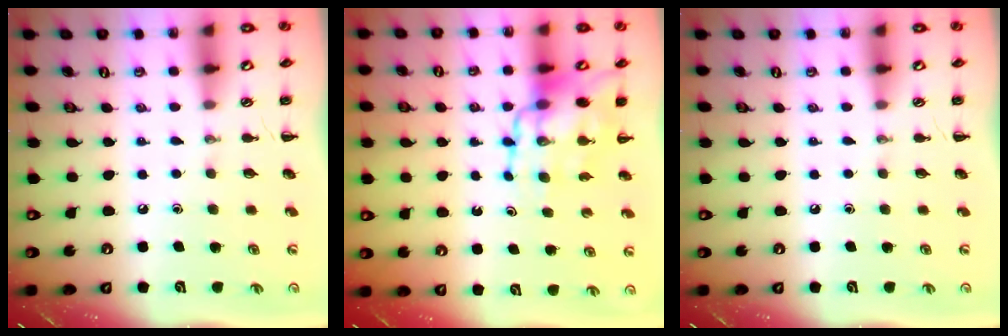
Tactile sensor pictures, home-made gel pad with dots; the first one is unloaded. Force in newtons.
{"total": 12.1, "press": 11.7, "slide": 3.0}
{"total": 0.0}